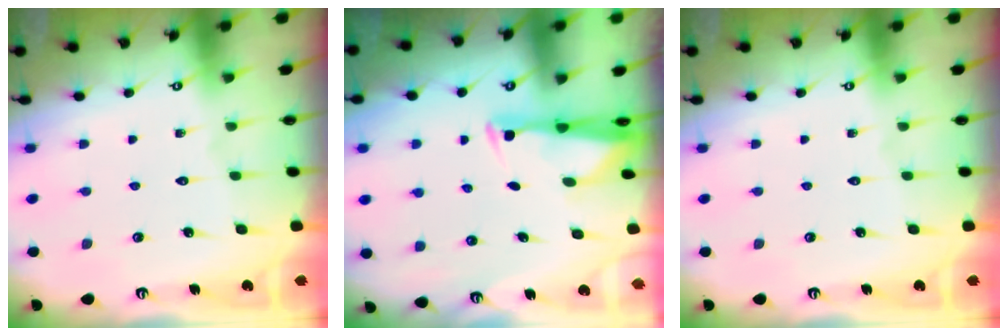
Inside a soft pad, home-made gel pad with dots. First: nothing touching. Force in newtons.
{"total": 2.9, "press": 2.8, "slide": 0.7}
{"total": 0.0}